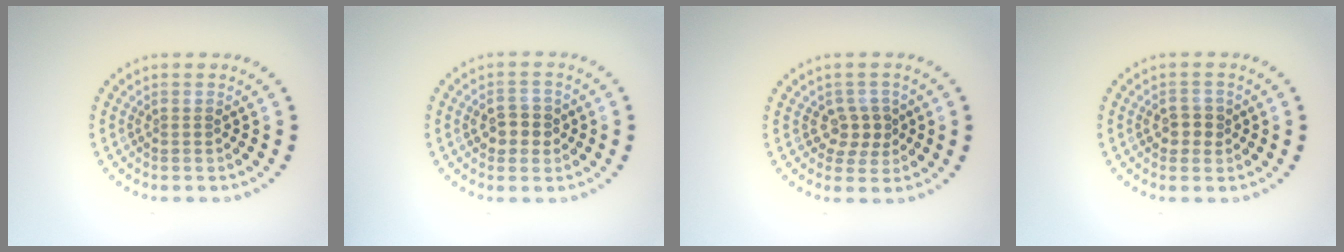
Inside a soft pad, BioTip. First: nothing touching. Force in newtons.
{"total": 2.6, "press": 2.5, "slide": 0.3}
{"total": 2.2, "press": 2.0, "slide": 1.1}
{"total": 2.0, "press": 1.9, "slide": 0.6}